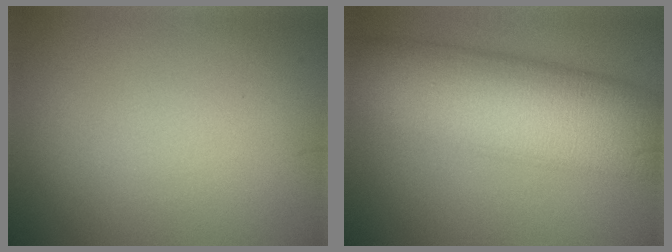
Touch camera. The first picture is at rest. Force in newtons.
{"total": 11.9, "press": 11.9, "slide": 0.2}